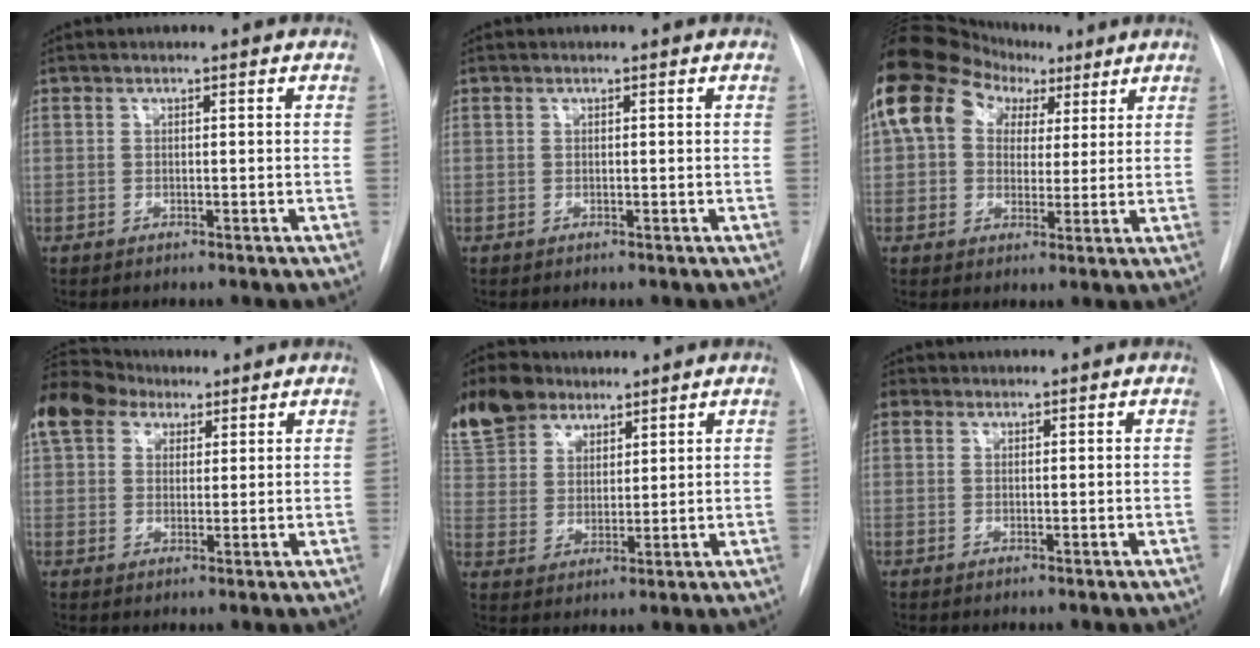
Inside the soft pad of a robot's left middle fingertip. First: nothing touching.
{"total": 0.8, "force": [-0.3, -0.4, -0.6], "torque": [0.016, -0.004, -0.005]}
{"total": 13.4, "force": [5.9, 9.8, 7.1], "torque": [-0.143, 0.064, 0.099]}
{"total": 15.6, "force": [10.0, 10.0, 6.4], "torque": [-0.183, 0.072, 0.185]}
{"total": 14.8, "force": [11.1, 8.4, 4.8], "torque": [-0.131, 0.035, 0.215]}
{"total": 0.8, "force": [0.4, 0.7, -0.3], "torque": [0.015, 0.004, 0.003]}